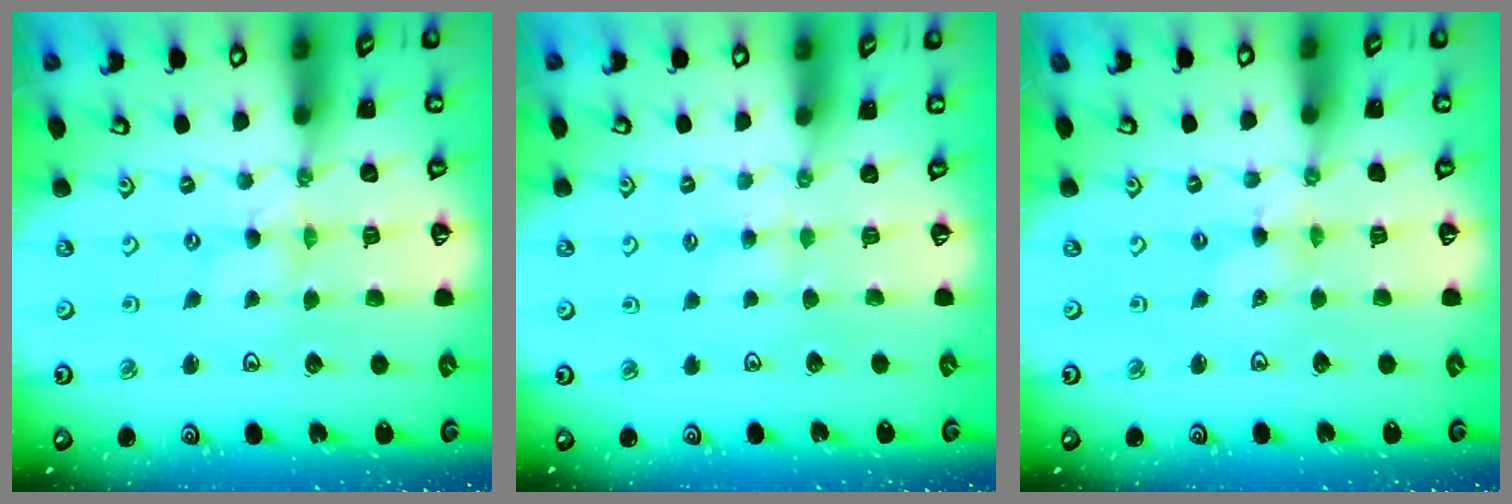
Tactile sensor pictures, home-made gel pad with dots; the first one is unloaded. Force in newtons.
{"total": 2.3, "press": 2.2, "slide": 0.5}
{"total": 1.9, "press": 1.9, "slide": 0.2}